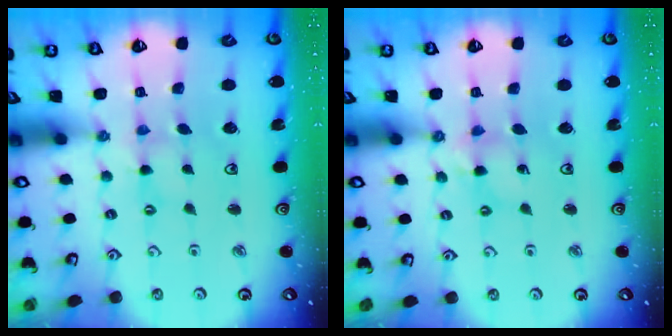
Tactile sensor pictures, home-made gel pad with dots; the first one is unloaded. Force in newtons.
{"total": 2.9, "press": 2.8, "slide": 0.2}